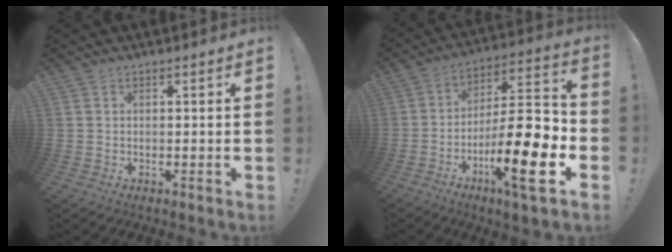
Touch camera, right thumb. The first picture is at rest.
{"total": 21.8, "force": [-8.7, 4.9, 19.4], "torque": [-0.321, 0.039, -0.142]}